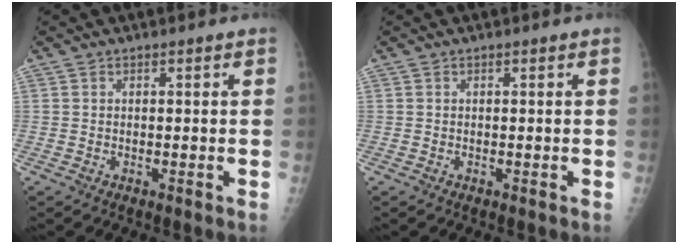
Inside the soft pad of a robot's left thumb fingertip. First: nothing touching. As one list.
[{"total": 0.0}]